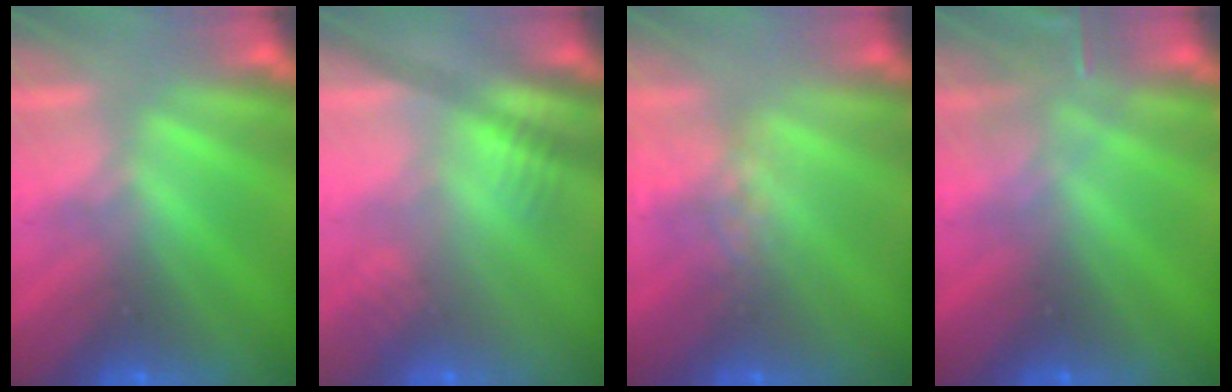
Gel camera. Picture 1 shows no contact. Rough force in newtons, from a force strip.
{"total": 2.5}
{"total": 4.2}
{"total": 3.0}